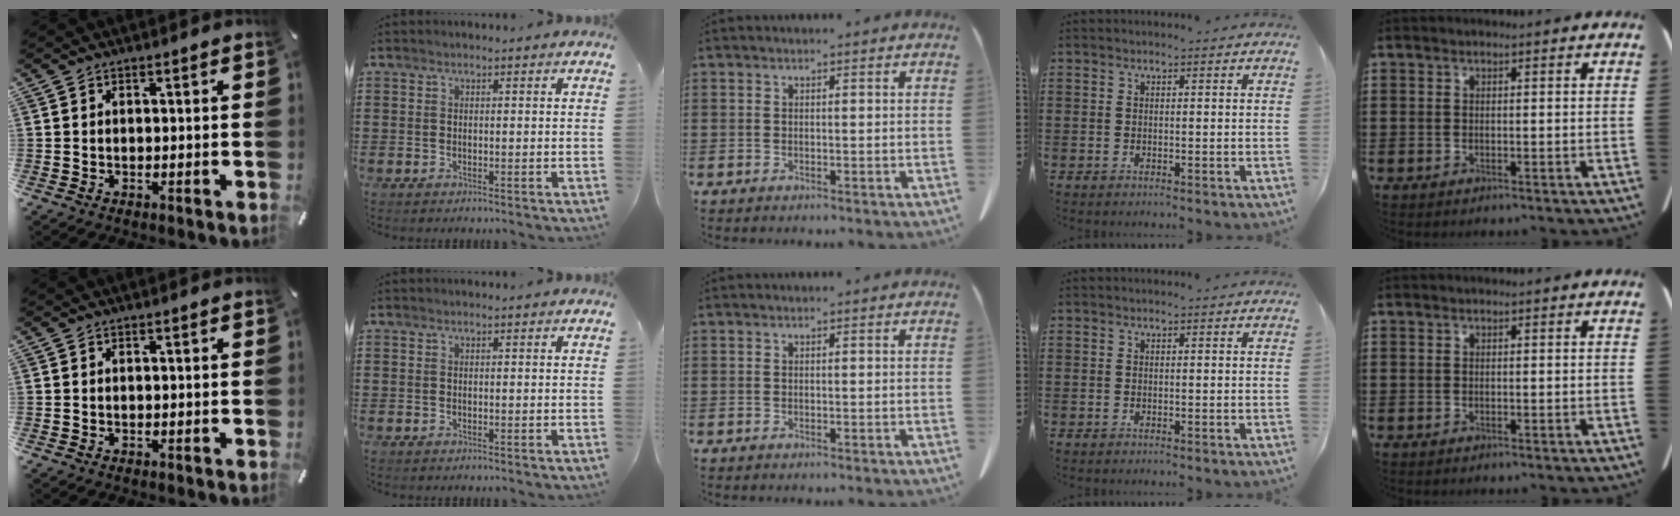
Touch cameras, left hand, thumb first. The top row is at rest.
{}